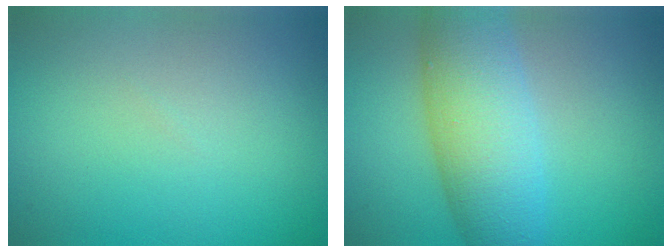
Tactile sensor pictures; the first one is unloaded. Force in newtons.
{"total": 7.9, "press": 7.9, "slide": 0.2}